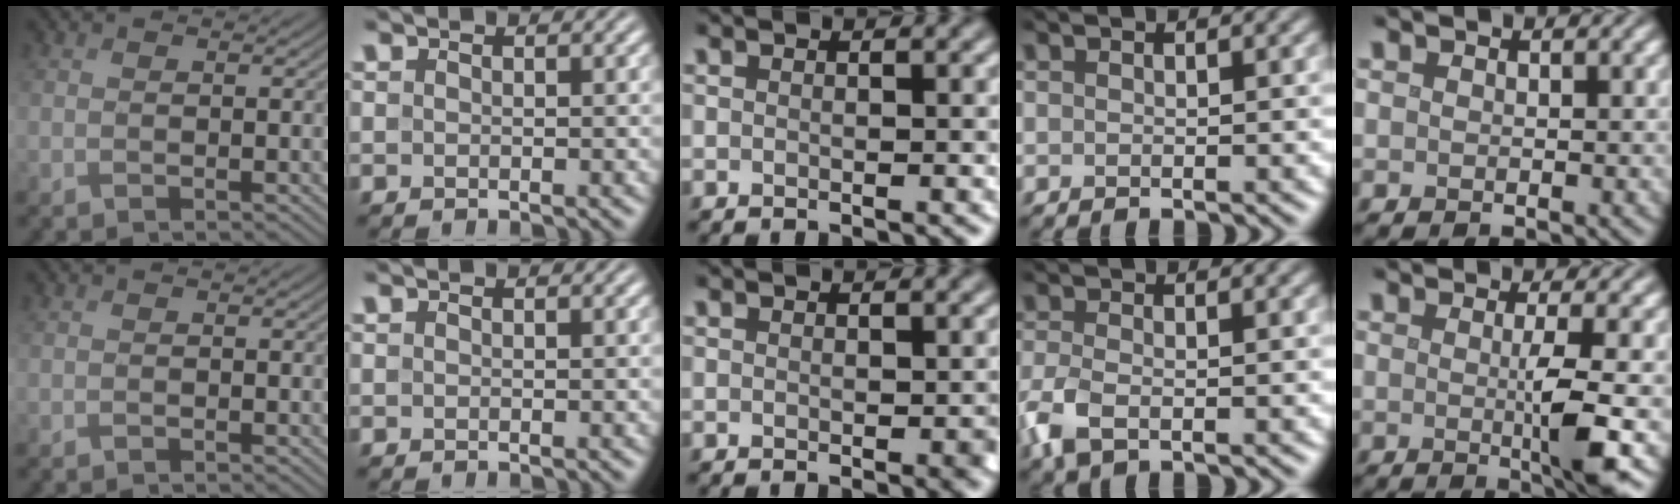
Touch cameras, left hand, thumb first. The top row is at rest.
{"middle": {"total": 0.9, "force": [-0.1, 0.5, 0.8], "torque": [-0.009, -0.003, -0.001]}, "ring": {"total": 3.2, "force": [-1.3, 1.6, 2.5], "torque": [-0.067, -0.007, -0.032]}, "little": {"total": 4.6, "force": [-0.4, 0.3, 4.6], "torque": [-0.075, -0.008, -0.006]}}